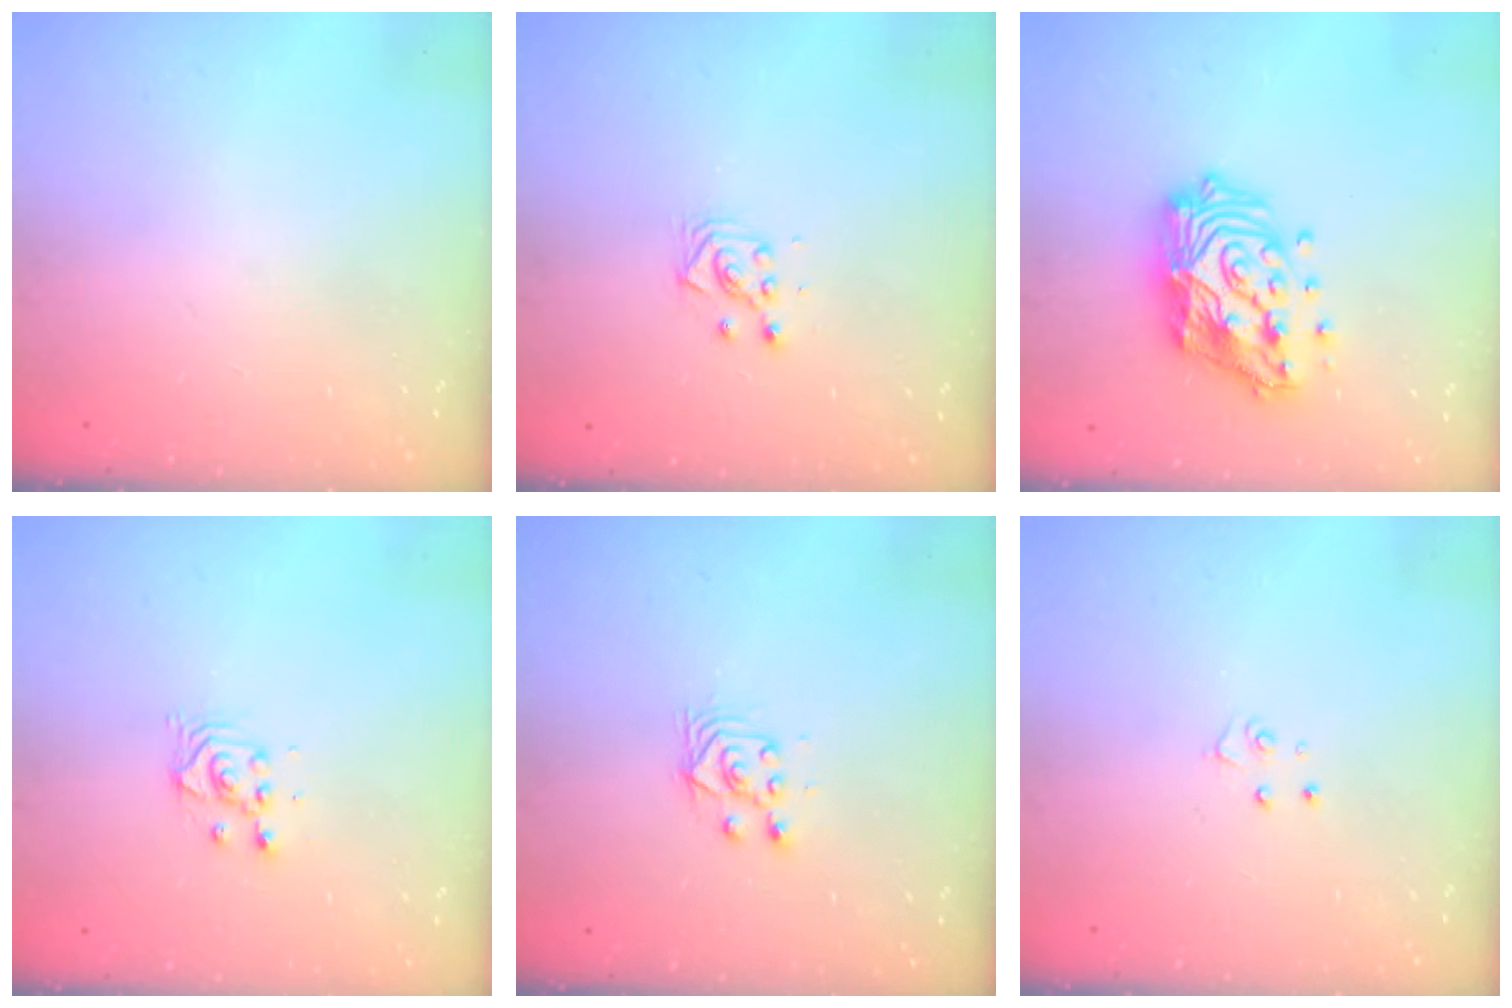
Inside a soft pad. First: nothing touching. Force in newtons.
{"total": 3.4, "press": 3.3, "slide": 1.0}
{"total": 18.1, "press": 18.0, "slide": 1.5}
{"total": 2.8, "press": 2.8, "slide": 0.1}
{"total": 4.1, "press": 3.9, "slide": 1.3}
{"total": 3.2, "press": 3.2, "slide": 0.3}